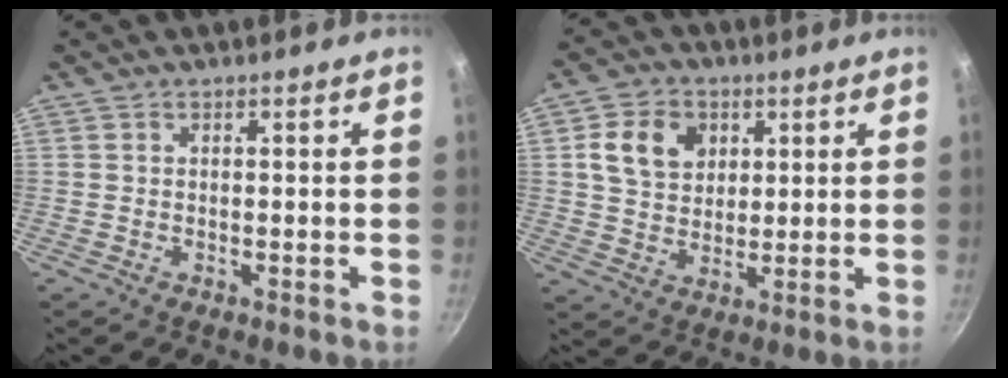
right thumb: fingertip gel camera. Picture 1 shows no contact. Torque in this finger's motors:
{"motor_torque": [-0.34, 0.51, 0.12, -0.05, 0.13]}